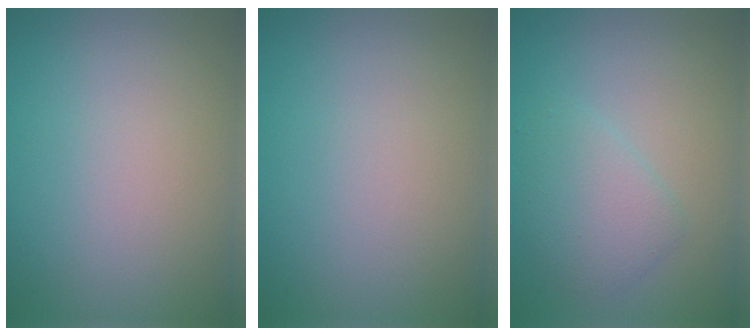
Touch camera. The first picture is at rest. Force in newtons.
{"total": 0.0}
{"total": 2.7, "press": 2.7, "slide": 0.2}